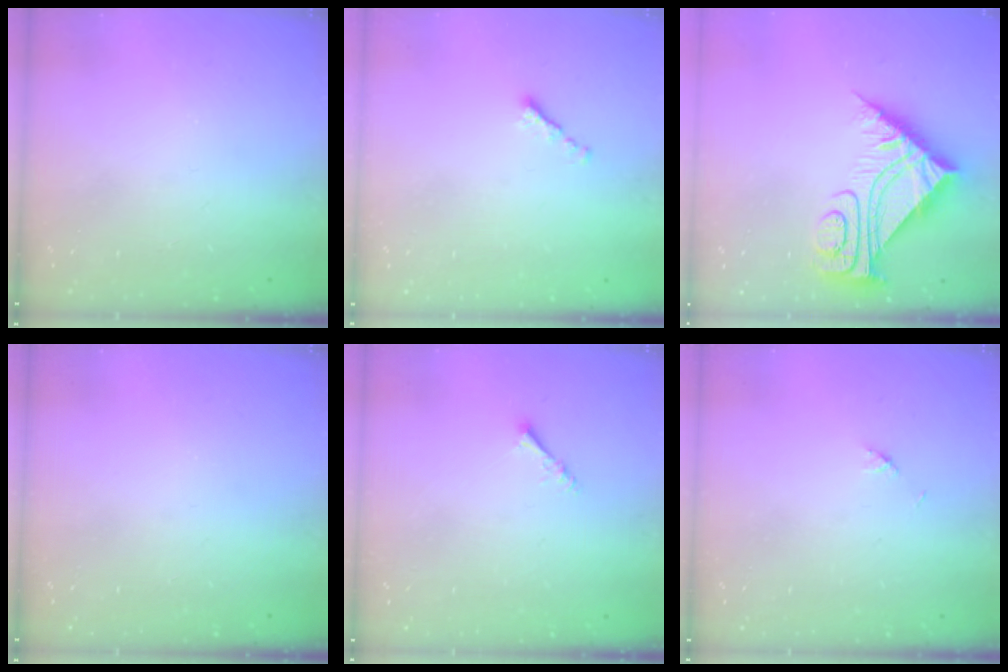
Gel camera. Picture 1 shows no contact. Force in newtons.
{"total": 0.0}
{"total": 10.7, "press": 10.7, "slide": 1.0}
{"total": 0.0}
{"total": 1.8, "press": 1.8, "slide": 0.1}
{"total": 2.1, "press": 2.1, "slide": 0.3}